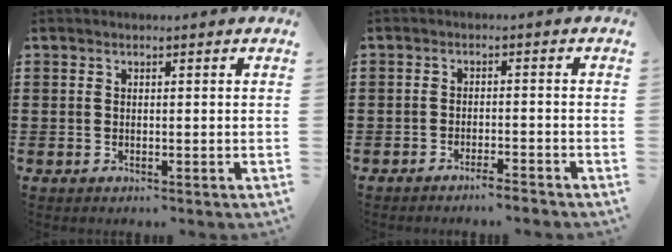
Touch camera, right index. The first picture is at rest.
{"total": 2.2, "force": [-2.1, -0.1, 0.7], "torque": [-0.013, 0.000, -0.040]}